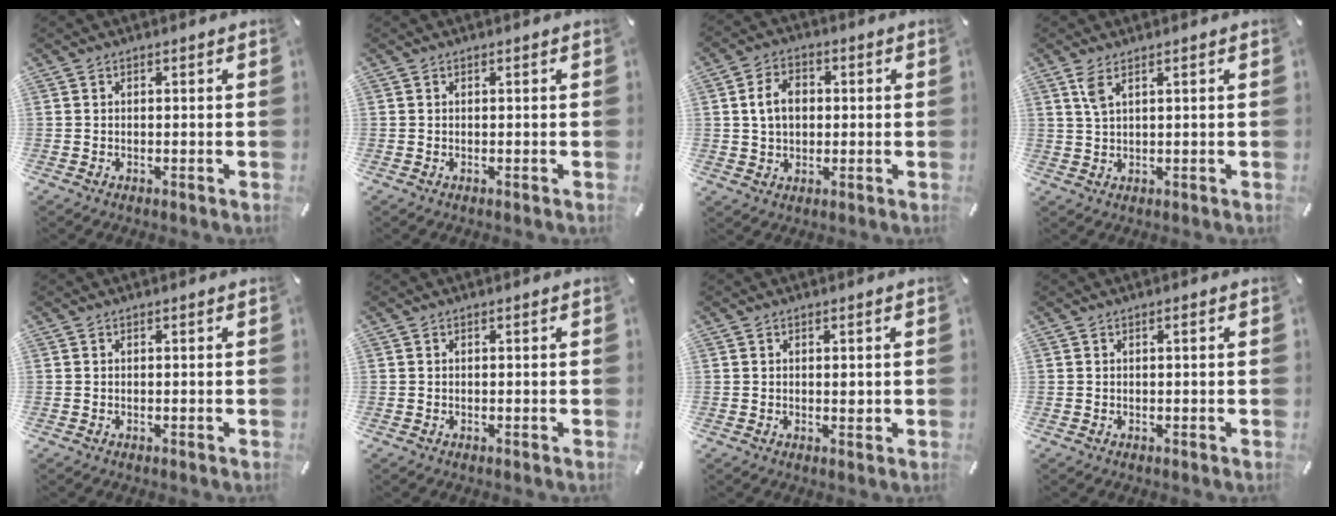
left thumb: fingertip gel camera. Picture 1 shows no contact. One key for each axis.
{"total": 0.0}
{"total": 7.3, "fx": 0.9, "fy": 5.7, "fz": 4.4, "tx": -0.074, "ty": 0.005, "tz": 0.011}
{"total": 3.7, "fx": 1.6, "fy": 0.9, "fz": 3.2, "tx": -0.069, "ty": 0.003, "tz": 0.027}
{"total": 0.0}
{"total": 0.0}
{"total": 1.4, "fx": 0.3, "fy": 0.8, "fz": 1.1, "tx": -0.013, "ty": 0.000, "tz": 0.003}
{"total": 0.5, "fx": 0.0, "fy": 0.0, "fz": 0.5, "tx": -0.010, "ty": 0.001, "tz": 0.000}